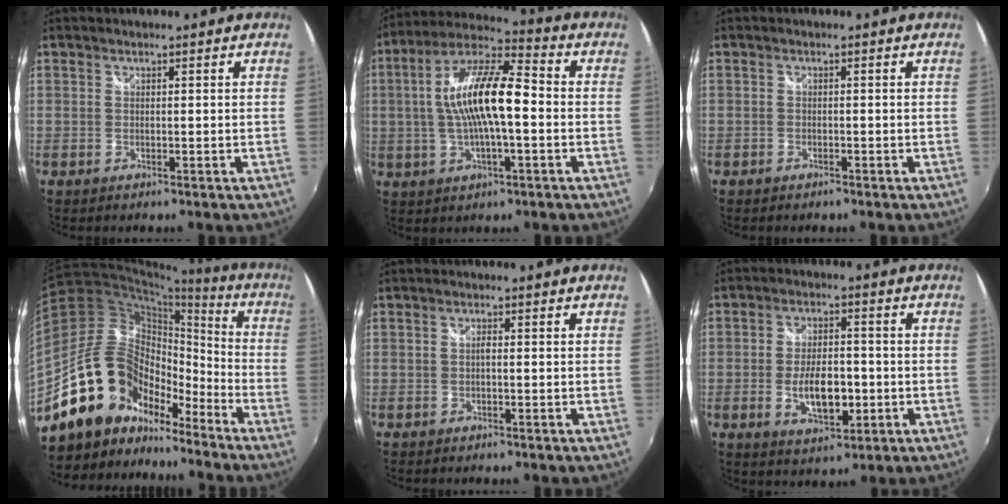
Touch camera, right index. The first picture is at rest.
{"total": 15.1, "force": [-0.5, 4.3, 14.5], "torque": [-0.275, 0.018, -0.016]}
{"total": 1.1, "force": [-0.9, 0.5, 0.2], "torque": [-0.007, -0.001, -0.015]}
{"total": 18.7, "force": [-13.3, 10.7, 7.7], "torque": [-0.151, 0.024, -0.229]}
{"total": 0.7, "force": [-0.2, 0.2, 0.6], "torque": [-0.012, 0.004, -0.006]}
{"total": 8.9, "force": [-2.1, 4.3, 7.4], "torque": [-0.142, -0.005, -0.028]}